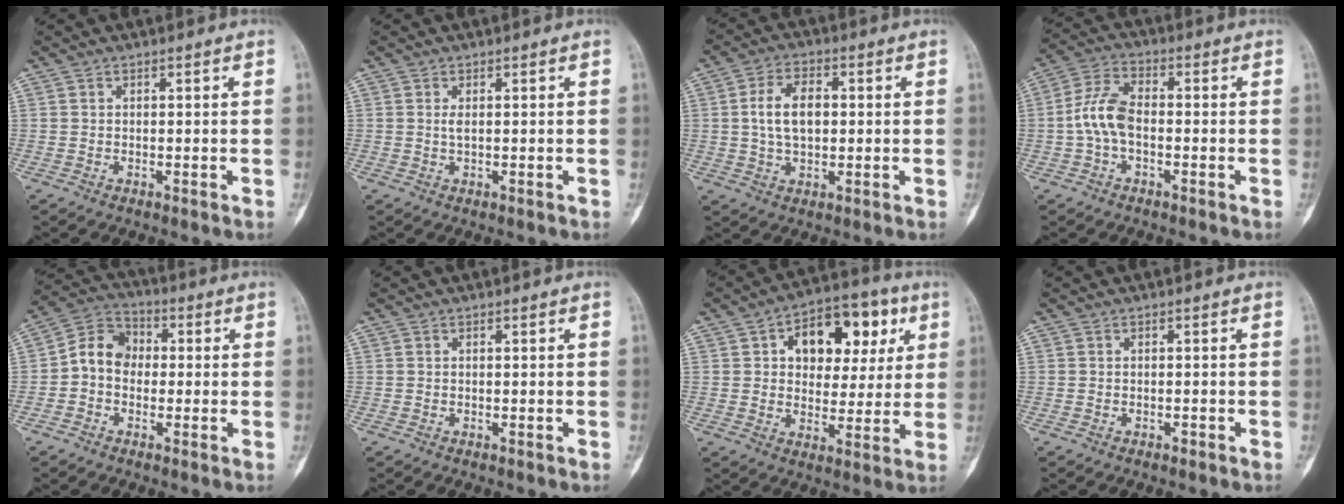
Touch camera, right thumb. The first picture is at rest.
{"total": 1.0, "force": [0.2, 0.3, 1.0], "torque": [-0.024, -0.001, 0.007]}
{"total": 8.3, "force": [0.8, 4.9, 6.6], "torque": [-0.114, 0.009, 0.013]}
{"total": 7.6, "force": [-1.1, 4.2, 6.2], "torque": [-0.132, 0.025, -0.030]}
{"total": 7.9, "force": [-0.6, 6.5, 4.5], "torque": [-0.061, 0.033, -0.028]}
{"total": 0.0}
{"total": 15.8, "force": [5.3, 10.2, 10.9], "torque": [-0.102, 0.009, 0.078]}
{"total": 0.5, "force": [-0.4, 0.2, 0.2], "torque": [-0.005, 0.004, -0.006]}